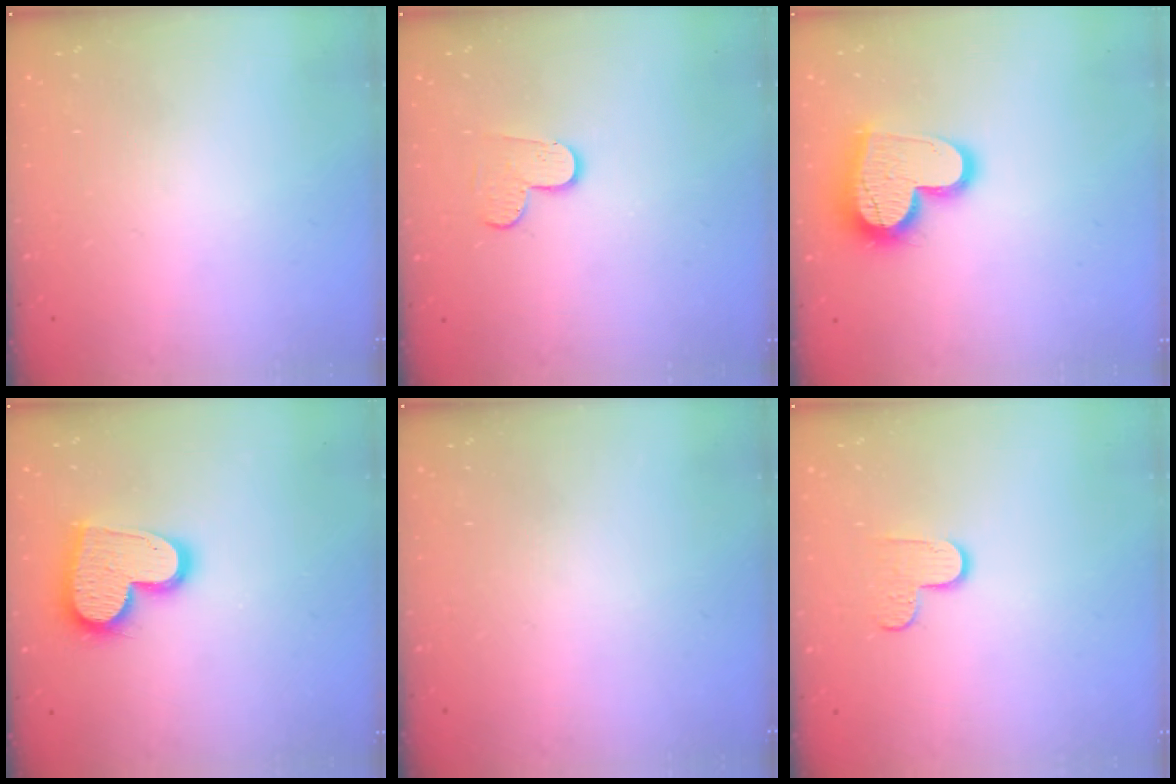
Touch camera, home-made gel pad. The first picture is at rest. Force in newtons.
{"total": 4.2, "press": 4.2, "slide": 0.4}
{"total": 16.6, "press": 16.5, "slide": 1.6}
{"total": 16.9, "press": 16.9, "slide": 1.5}
{"total": 0.0}
{"total": 5.3, "press": 5.3, "slide": 0.3}